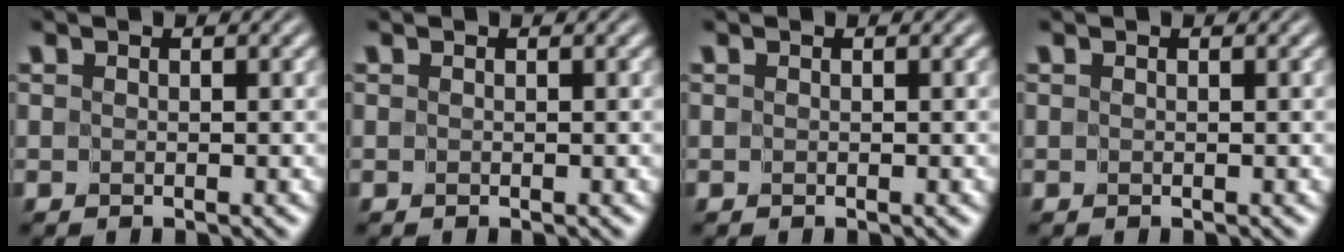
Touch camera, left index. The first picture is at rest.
{"total": 0.0}
{"total": 0.0}
{"total": 0.0}